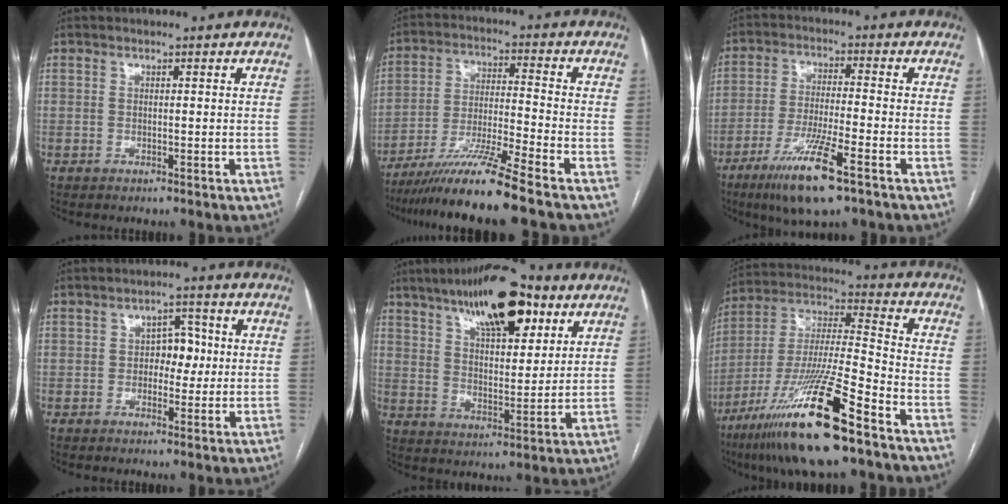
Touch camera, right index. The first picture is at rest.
{"total": 12.0, "force": [-9.5, -2.1, 7.0], "torque": [-0.124, -0.029, -0.172]}
{"total": 11.1, "force": [-6.5, 0.8, 8.9], "torque": [-0.176, -0.025, -0.115]}
{"total": 4.4, "force": [0.0, 2.8, 3.3], "torque": [-0.043, 0.014, 0.000]}
{"total": 17.1, "force": [10.2, 5.8, 12.5], "torque": [-0.215, 0.024, 0.171]}
{"total": 20.7, "force": [-12.5, 1.4, 16.4], "torque": [-0.336, -0.039, -0.228]}